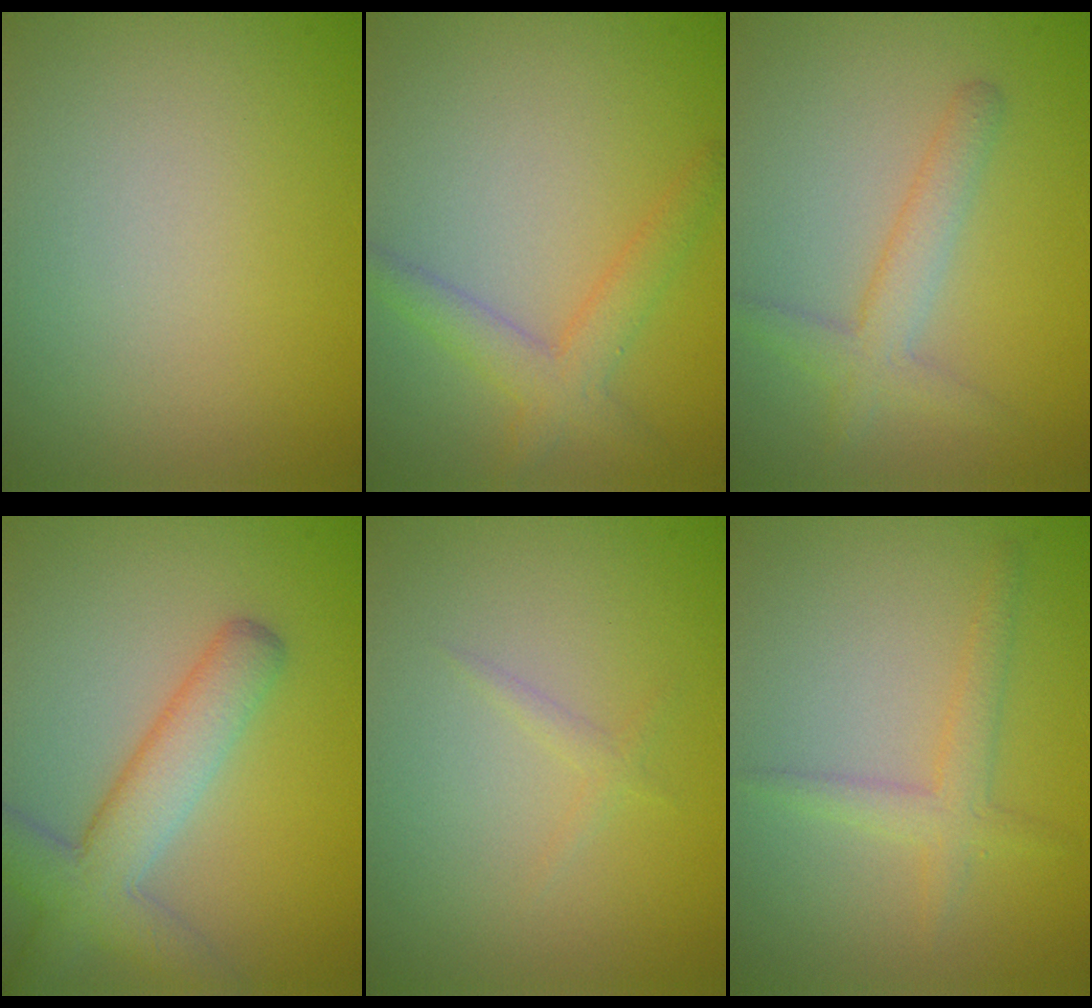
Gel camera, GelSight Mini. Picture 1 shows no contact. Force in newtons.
{"total": 3.1, "press": 3.1, "slide": 0.1}
{"total": 2.9, "press": 2.8, "slide": 0.2}
{"total": 5.6, "press": 5.6, "slide": 0.3}
{"total": 0.7, "press": 0.7, "slide": 0.1}
{"total": 2.1, "press": 2.1, "slide": 0.1}